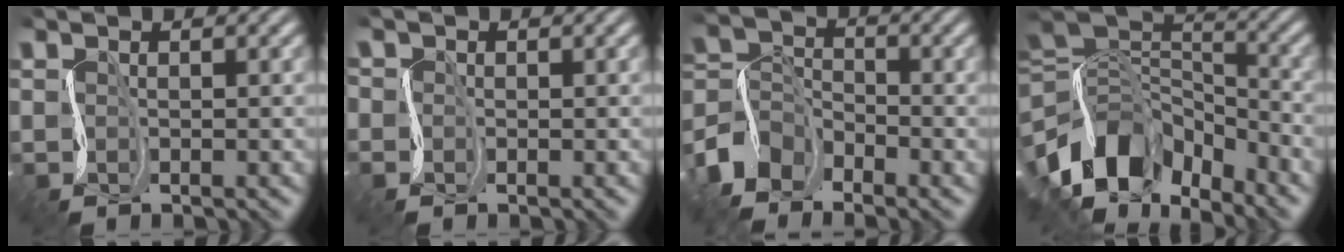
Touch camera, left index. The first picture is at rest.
{"total": 1.4, "force": [0.0, 1.4, 0.2], "torque": [0.007, 0.005, -0.017]}
{"total": 5.4, "force": [-3.7, 3.2, 2.4], "torque": [-0.052, 0.006, -0.092]}
{"total": 11.1, "force": [-5.6, 6.8, 6.8], "torque": [-0.125, 0.012, -0.120]}